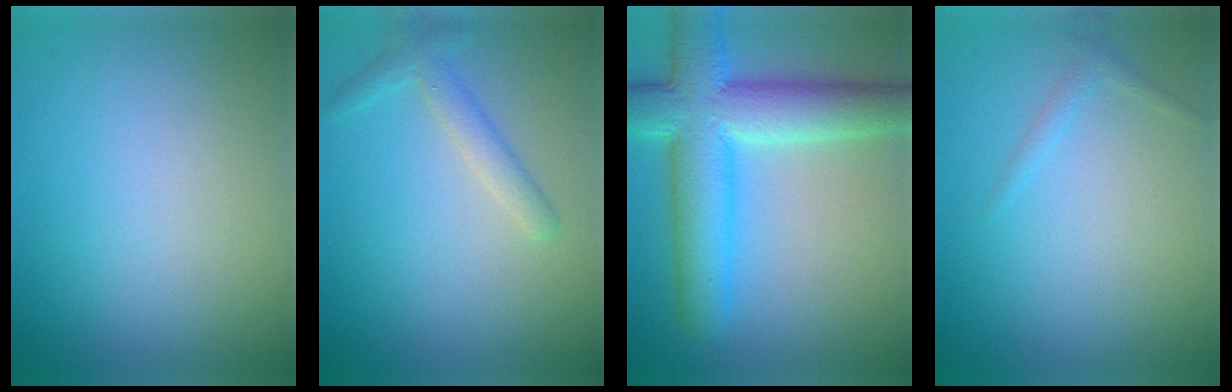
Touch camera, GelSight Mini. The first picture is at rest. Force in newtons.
{"total": 2.2, "press": 2.2, "slide": 0.1}
{"total": 9.7, "press": 9.7, "slide": 0.4}
{"total": 0.9, "press": 0.9, "slide": 0.1}